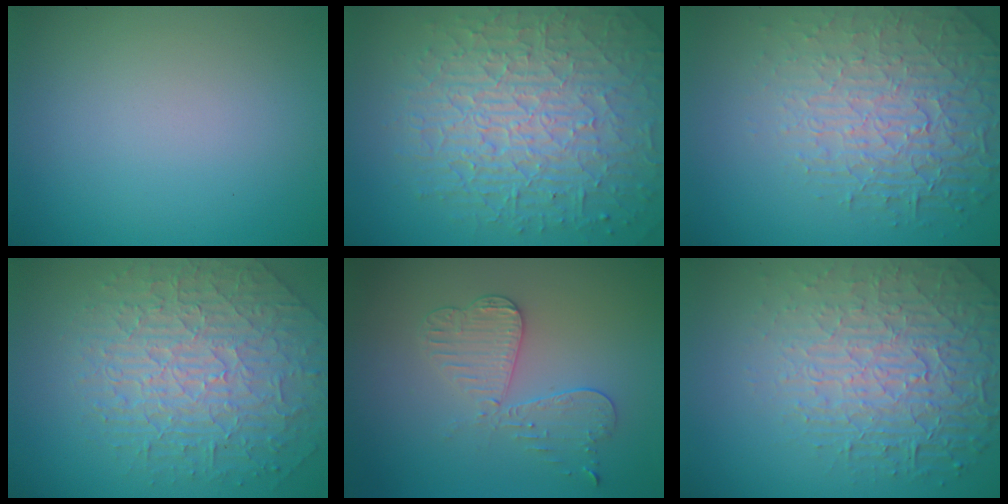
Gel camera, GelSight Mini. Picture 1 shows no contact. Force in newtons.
{"total": 10.5, "press": 6.9, "slide": 7.9}
{"total": 4.9, "press": 4.4, "slide": 2.1}
{"total": 6.1, "press": 5.3, "slide": 3.1}
{"total": 3.7, "press": 3.3, "slide": 1.5}
{"total": 7.4, "press": 5.4, "slide": 5.0}